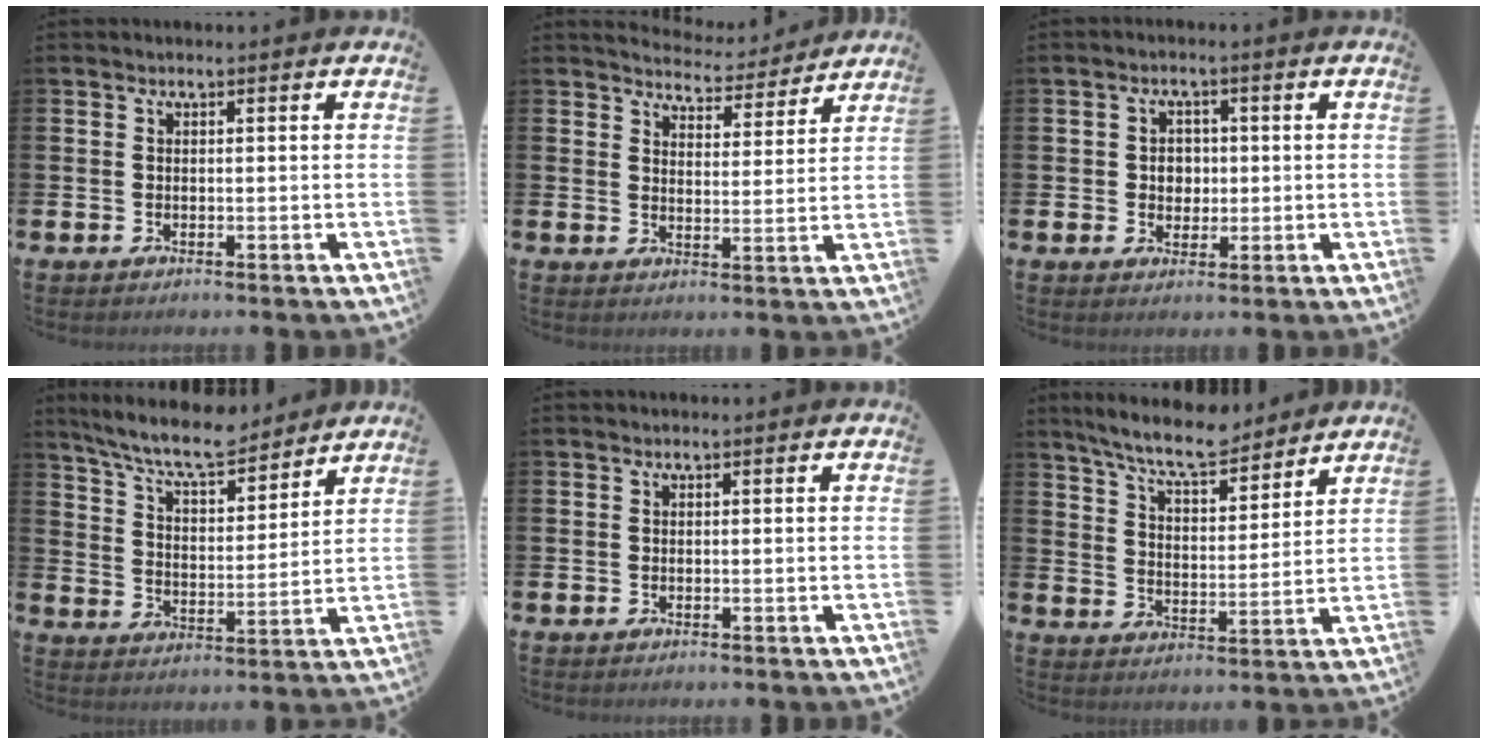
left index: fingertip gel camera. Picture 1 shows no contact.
{"total": 4.8, "force": [4.7, 0.9, 0.0], "torque": [-0.009, -0.038, 0.081]}
{"total": 3.0, "force": [0.4, 2.7, 1.3], "torque": [-0.016, 0.004, 0.000]}
{"total": 8.9, "force": [8.2, 1.6, 3.2], "torque": [-0.089, -0.044, 0.145]}
{"total": 0.0}
{"total": 8.7, "force": [8.0, 1.4, 3.1], "torque": [-0.082, -0.038, 0.146]}